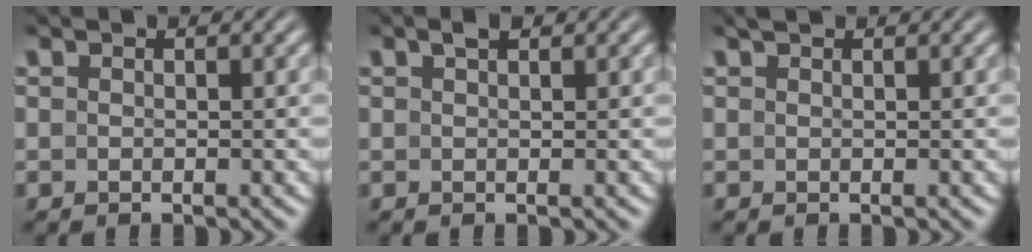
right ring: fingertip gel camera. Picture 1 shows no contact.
{"total": 0.7, "force": [0.5, -0.1, 0.5], "torque": [-0.008, 0.002, 0.013]}
{"total": 0.6, "force": [0.5, -0.3, 0.0], "torque": [0.002, -0.001, 0.012]}